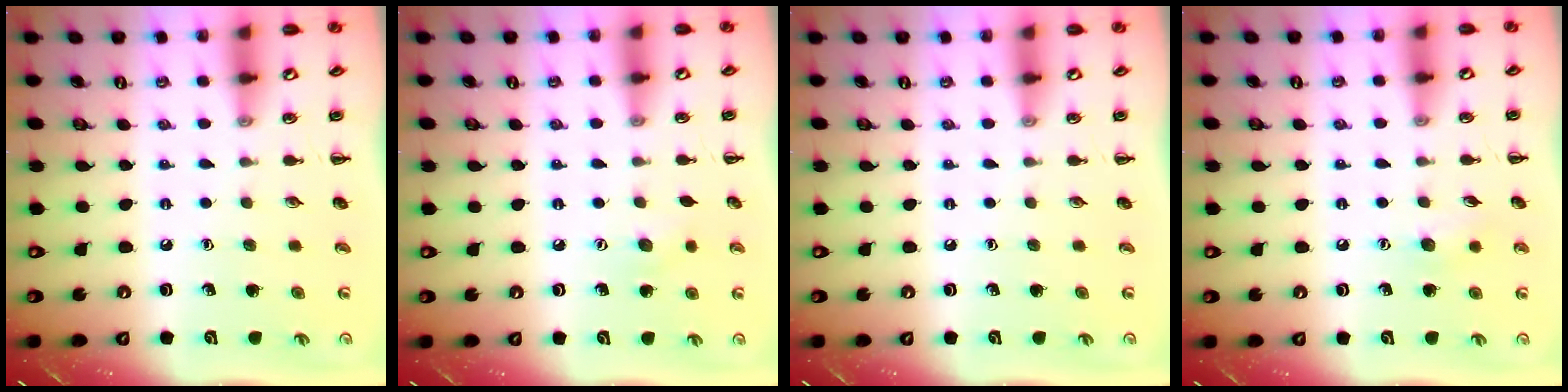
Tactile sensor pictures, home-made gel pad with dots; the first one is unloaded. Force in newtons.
{"total": 5.8, "press": 5.6, "slide": 1.4}
{"total": 0.0}
{"total": 6.0, "press": 5.8, "slide": 1.5}